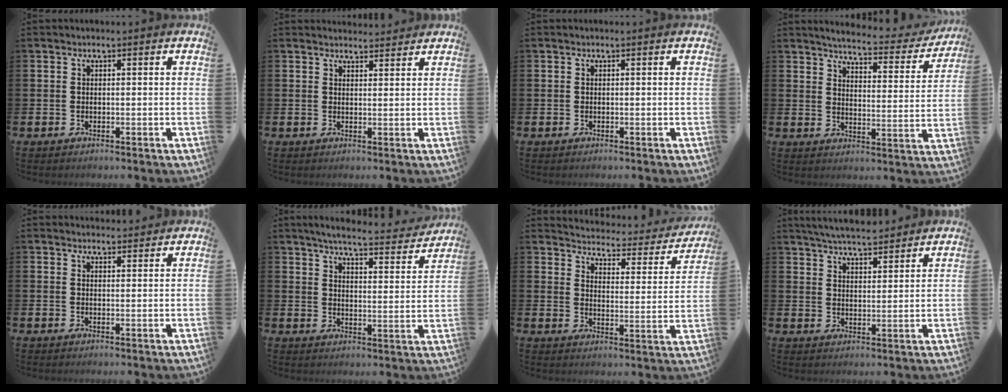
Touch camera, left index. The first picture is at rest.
{"total": 2.4, "force": [2.4, 0.5, -0.1], "torque": [0.009, -0.017, 0.041]}
{"total": 0.0}
{"total": 4.8, "force": [4.6, 0.6, 1.5], "torque": [-0.044, -0.035, 0.071]}
{"total": 2.1, "force": [2.1, 0.4, 0.0], "torque": [0.008, -0.013, 0.035]}
{"total": 5.8, "force": [5.4, 0.5, 1.9], "torque": [-0.050, -0.036, 0.090]}
{"total": 4.1, "force": [4.0, 1.0, 0.6], "torque": [-0.030, -0.042, 0.059]}
{"total": 5.6, "force": [5.4, 0.6, 0.9], "torque": [-0.029, -0.028, 0.097]}